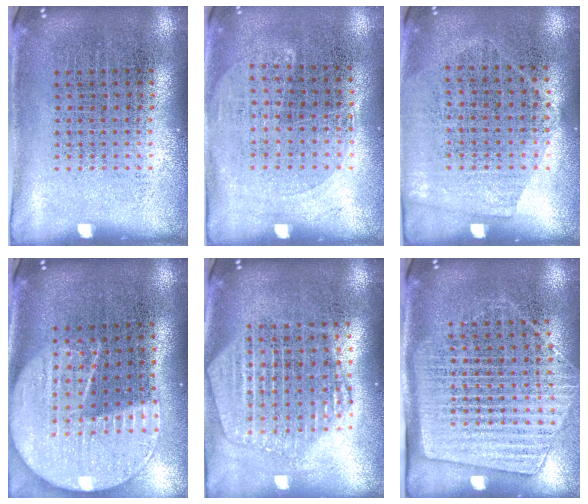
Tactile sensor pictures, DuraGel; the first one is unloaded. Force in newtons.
{"total": 1.3, "press": 1.0, "slide": 0.7}
{"total": 1.4, "press": 1.2, "slide": 0.7}
{"total": 2.2, "press": 1.9, "slide": 1.0}
{"total": 2.3, "press": 2.0, "slide": 1.1}
{"total": 1.7, "press": 1.4, "slide": 1.0}